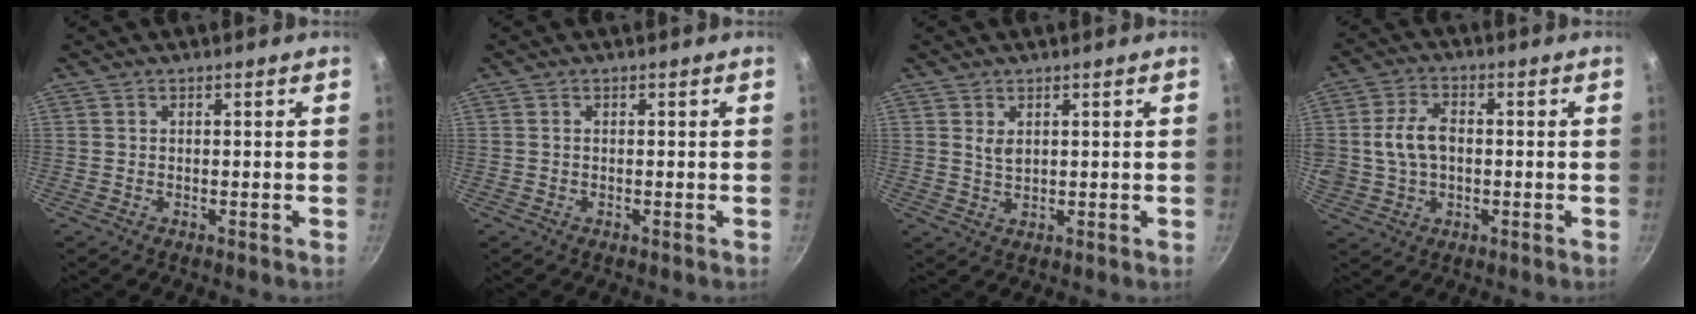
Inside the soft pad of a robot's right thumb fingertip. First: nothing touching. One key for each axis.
{"total": 0.0}
{"total": 2.5, "fx": 0.9, "fy": 1.5, "fz": 1.8, "tx": -0.030, "ty": -0.008, "tz": 0.019}
{"total": 9.7, "fx": 0.3, "fy": 6.9, "fz": 6.9, "tx": -0.128, "ty": 0.020, "tz": 0.003}